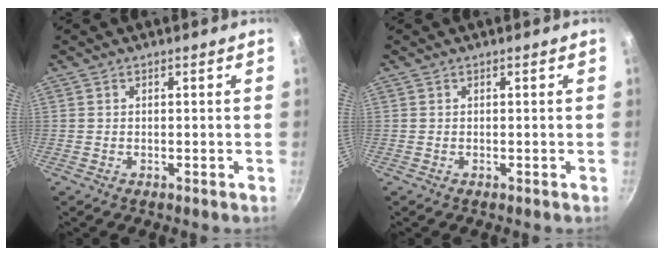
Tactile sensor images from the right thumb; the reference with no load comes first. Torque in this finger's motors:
{"motor_torque": [0.00, 0.00, 0.05, -0.04, 0.00]}